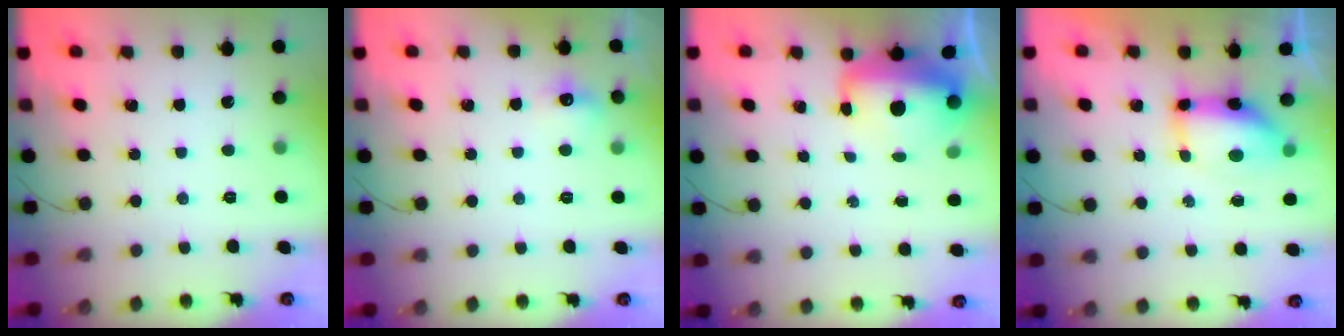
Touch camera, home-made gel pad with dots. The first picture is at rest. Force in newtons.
{"total": 6.3, "press": 6.1, "slide": 1.5}
{"total": 11.7, "press": 11.4, "slide": 2.7}
{"total": 8.3, "press": 8.2, "slide": 1.2}